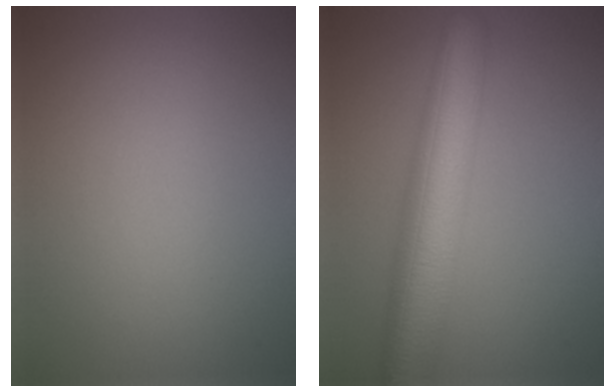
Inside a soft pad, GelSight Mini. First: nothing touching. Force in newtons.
{"total": 9.0, "press": 8.9, "slide": 0.3}